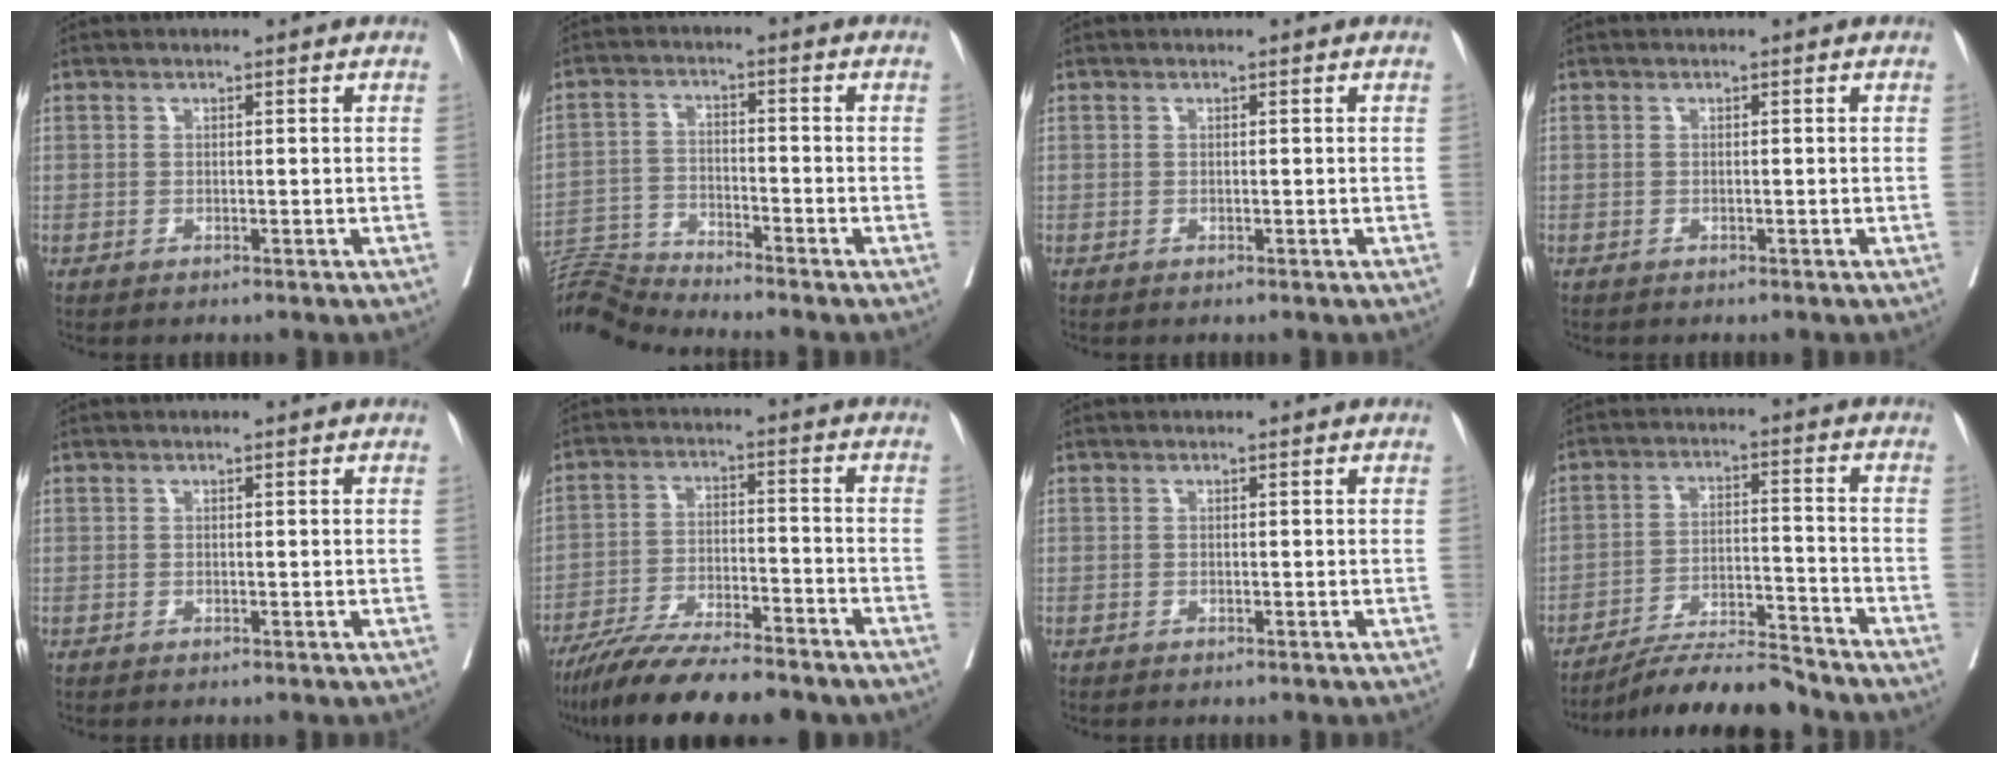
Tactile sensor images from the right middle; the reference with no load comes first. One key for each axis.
{"total": 6.9, "fx": -6.6, "fy": -1.9, "fz": -0.4, "tx": 0.001, "ty": -0.005, "tz": -0.127}
{"total": 0.0}
{"total": 0.0}
{"total": 0.0}
{"total": 15.2, "fx": -12.8, "fy": 2.1, "fz": 7.8, "tx": -0.131, "ty": -0.020, "tz": -0.207}
{"total": 0.0}
{"total": 10.4, "fx": -9.8, "fy": -0.1, "fz": 3.3, "tx": -0.046, "ty": -0.001, "tz": -0.174}